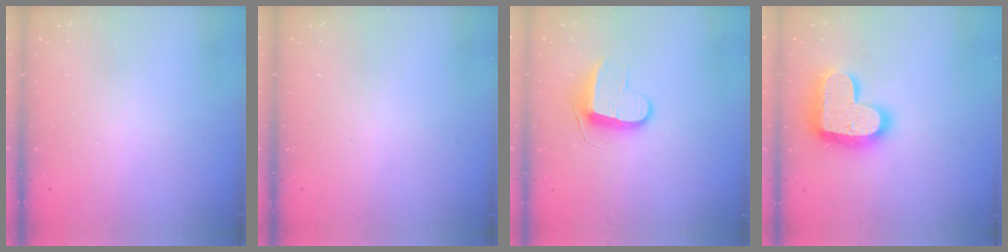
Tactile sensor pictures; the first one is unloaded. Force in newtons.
{"total": 0.0}
{"total": 9.4, "press": 9.4, "slide": 0.5}
{"total": 19.9, "press": 19.9, "slide": 1.3}